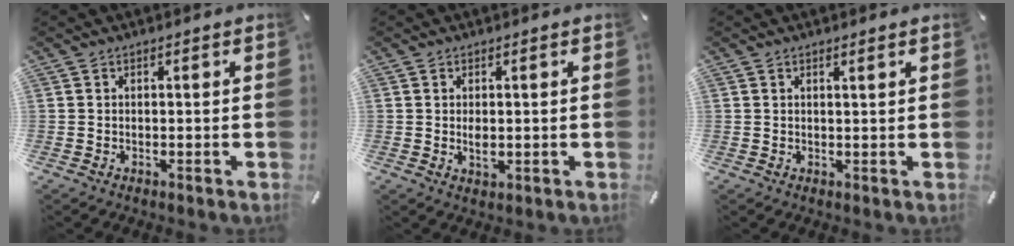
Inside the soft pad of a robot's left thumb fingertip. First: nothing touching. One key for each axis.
{"total": 2.4, "fx": 0.0, "fy": 1.1, "fz": 2.1, "tx": -0.042, "ty": -0.005, "tz": -0.004}
{"total": 0.9, "fx": 0.7, "fy": -0.1, "fz": 0.5, "tx": -0.010, "ty": -0.003, "tz": 0.014}